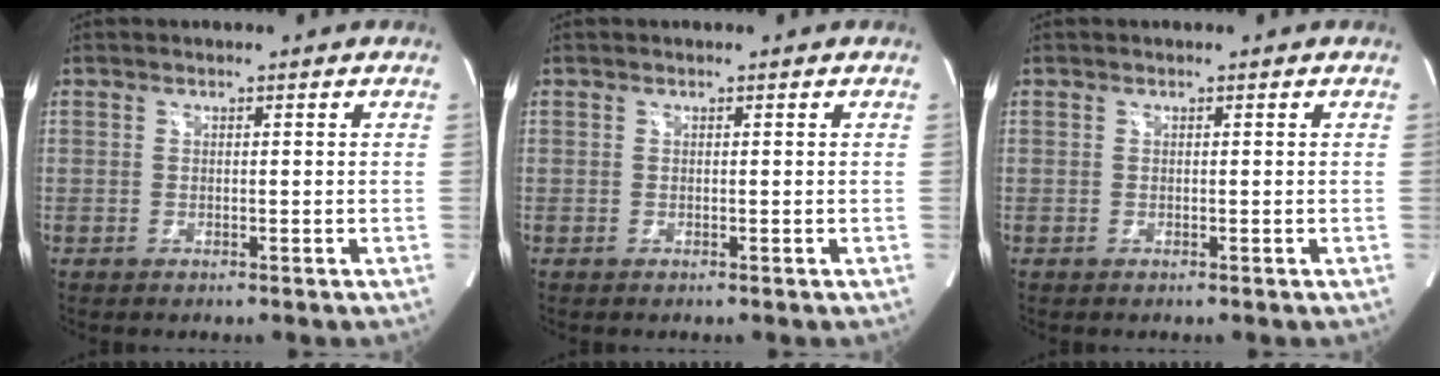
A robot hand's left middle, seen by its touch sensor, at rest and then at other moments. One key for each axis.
{"total": 0.0}
{"total": 0.0}